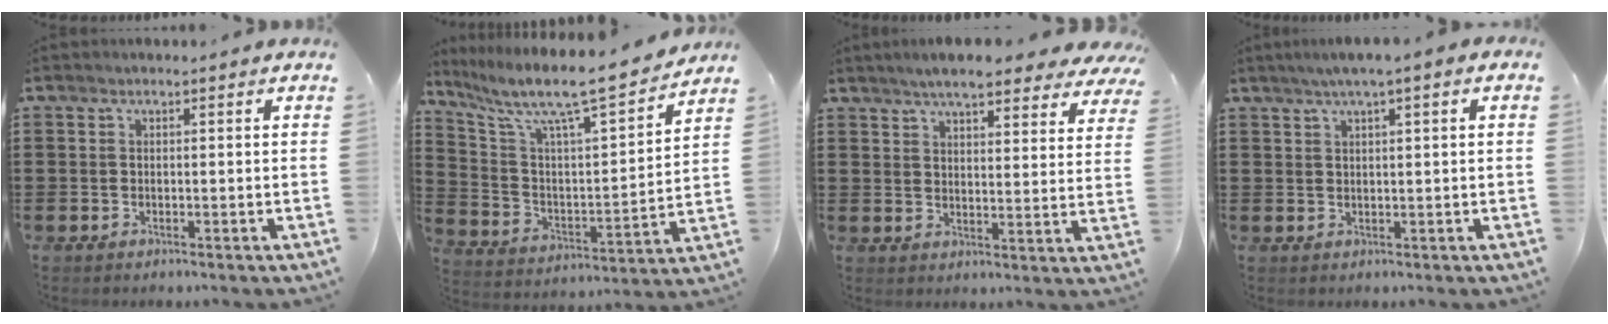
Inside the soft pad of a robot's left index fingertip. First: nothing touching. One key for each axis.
{"total": 9.5, "fx": 8.0, "fy": 1.0, "fz": 5.1, "tx": -0.133, "ty": -0.061, "tz": 0.127}
{"total": 6.6, "fx": 5.9, "fy": 0.6, "fz": 2.9, "tx": -0.069, "ty": -0.018, "tz": 0.104}
{"total": 2.4, "fx": 1.1, "fy": 0.0, "fz": 2.1, "tx": -0.040, "ty": 0.000, "tz": 0.018}